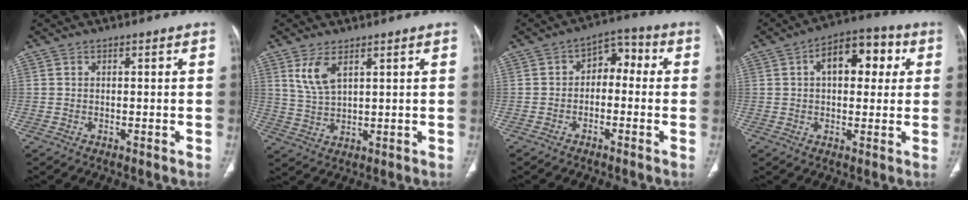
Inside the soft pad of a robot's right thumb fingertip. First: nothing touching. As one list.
[{"total": 5.6, "force": [2.9, 2.3, 4.2], "torque": [-0.087, -0.013, 0.071]}, {"total": 6.2, "force": [-0.6, 4.2, 4.4], "torque": [-0.040, 0.037, -0.024]}, {"total": 11.8, "force": [3.2, 6.6, 9.2], "torque": [-0.102, 0.021, 0.040]}]